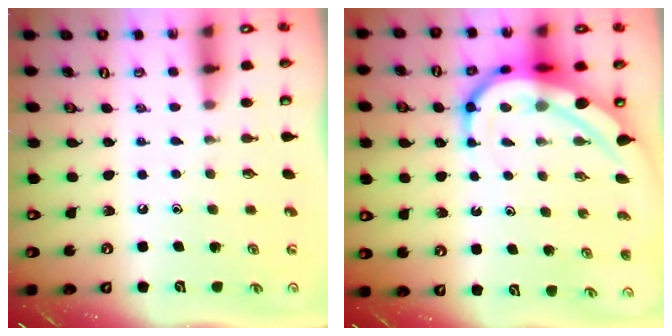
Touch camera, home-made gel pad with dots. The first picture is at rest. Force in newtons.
{"total": 12.0, "press": 11.9, "slide": 1.3}